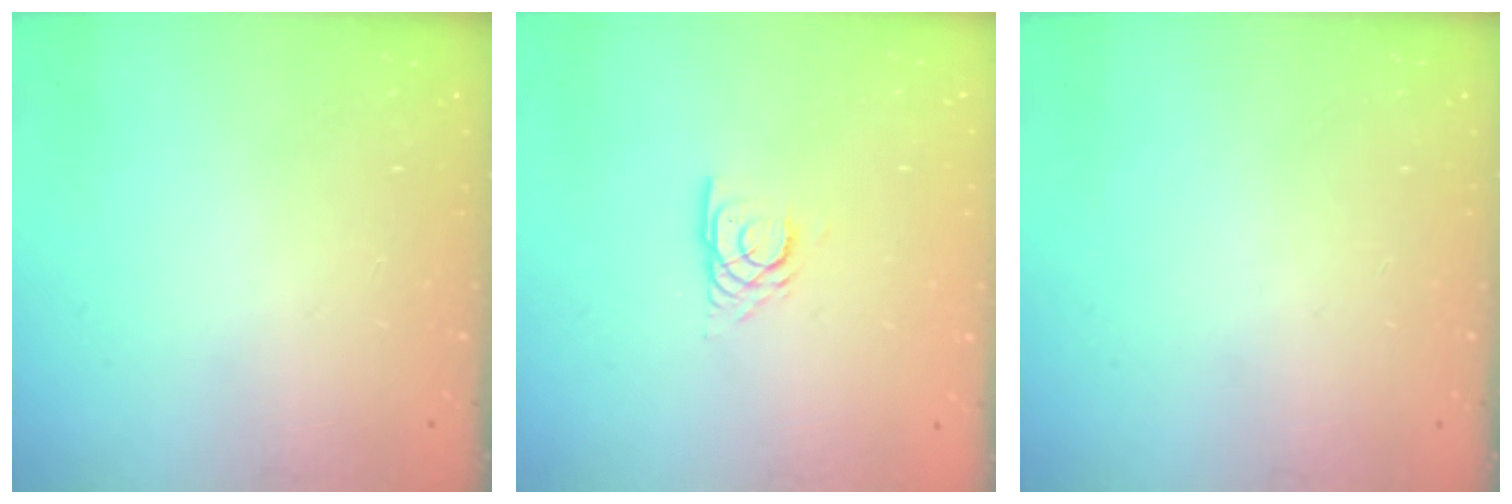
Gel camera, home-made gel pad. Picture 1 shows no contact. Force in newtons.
{"total": 5.0, "press": 5.0, "slide": 0.5}
{"total": 0.0}